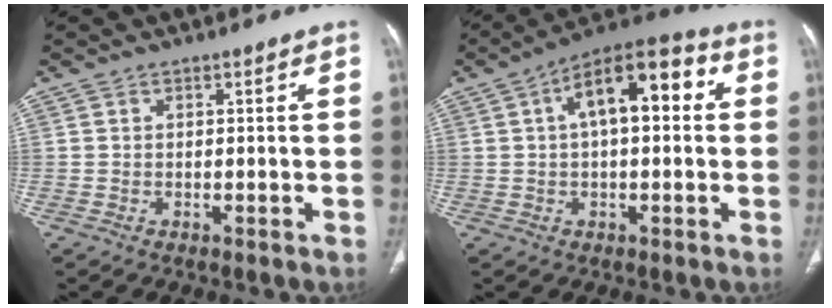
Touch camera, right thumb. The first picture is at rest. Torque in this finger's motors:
{"motor_torque": [1.05, 3.96, 1.44, -0.24, 0.11]}